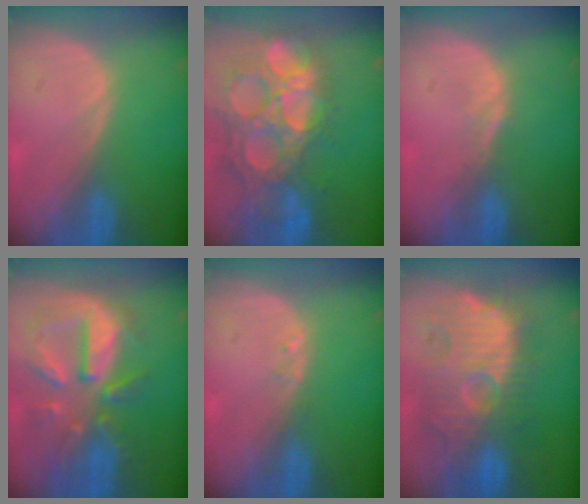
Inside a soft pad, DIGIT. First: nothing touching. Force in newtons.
{"total": 15.0, "press": 12.4, "slide": 8.4}
{"total": 1.5, "press": 1.2, "slide": 0.9}
{"total": 10.7, "press": 9.5, "slide": 5.0}
{"total": 0.6, "press": 0.6, "slide": 0.1}
{"total": 12.4, "press": 12.0, "slide": 3.4}